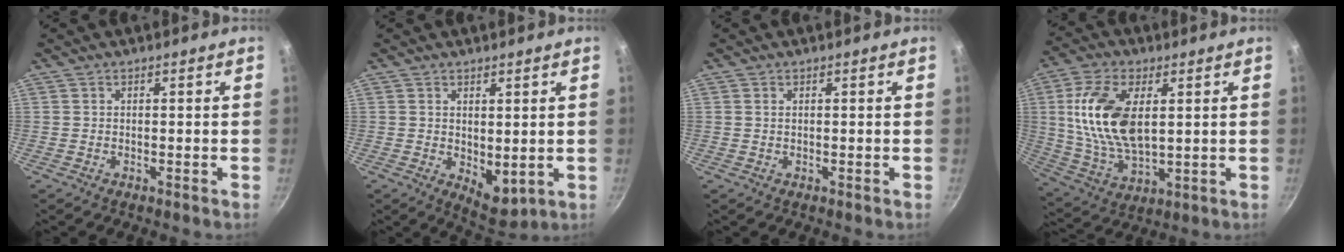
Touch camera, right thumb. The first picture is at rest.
{"total": 5.9, "force": [0.9, 3.5, 4.6], "torque": [-0.048, -0.023, 0.025]}
{"total": 0.5, "force": [0.2, 0.3, 0.4], "torque": [-0.008, 0.001, 0.004]}
{"total": 16.3, "force": [3.3, 8.7, 13.3], "torque": [-0.249, -0.009, 0.070]}